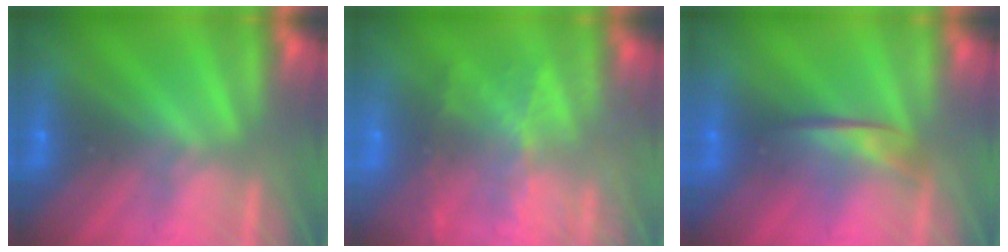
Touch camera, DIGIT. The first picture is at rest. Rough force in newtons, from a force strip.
{"total": 8.5}
{"total": 2.0}